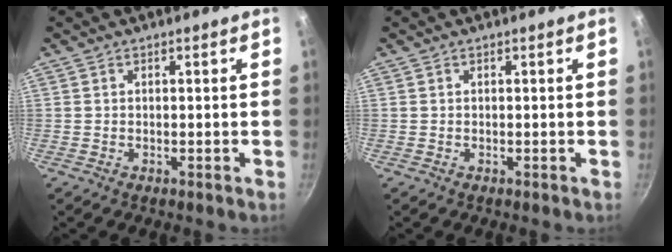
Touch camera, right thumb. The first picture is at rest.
{"total": 0.0}